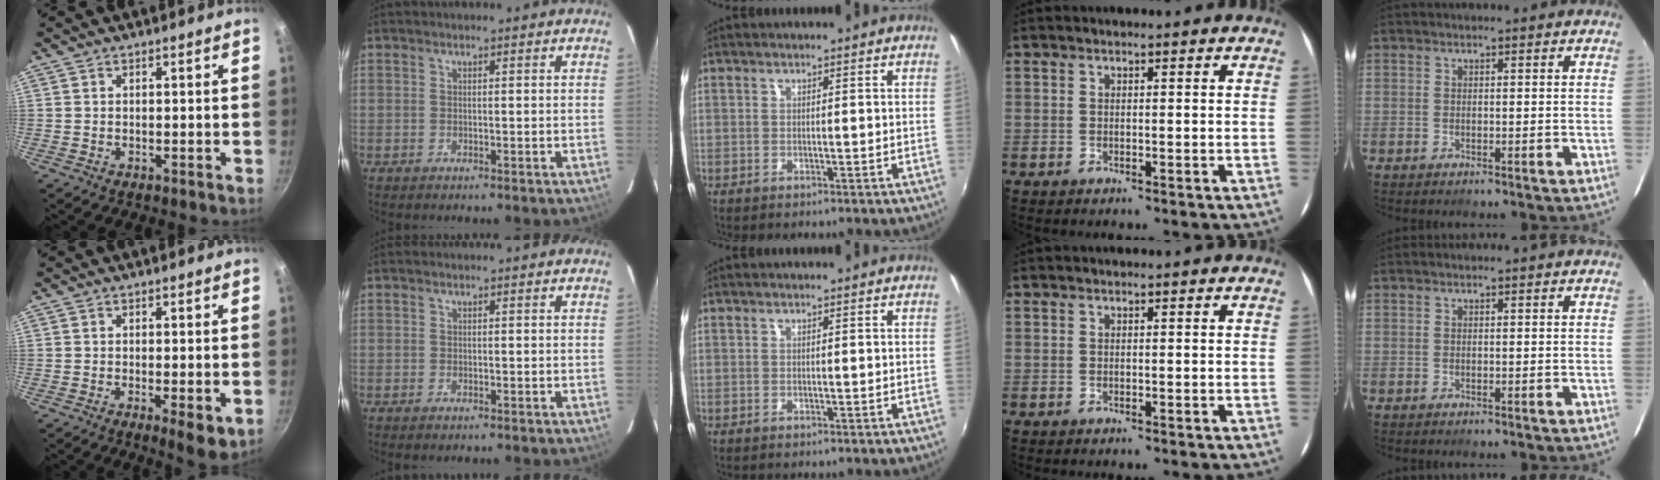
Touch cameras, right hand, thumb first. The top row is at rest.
{"thumb": {"total": 5.6, "force": [-1.6, 1.6, 5.1], "torque": [-0.073, -0.008, -0.018]}, "index": {"total": 0.8, "force": [-0.6, 0.4, 0.4], "torque": [-0.008, -0.003, -0.011]}}